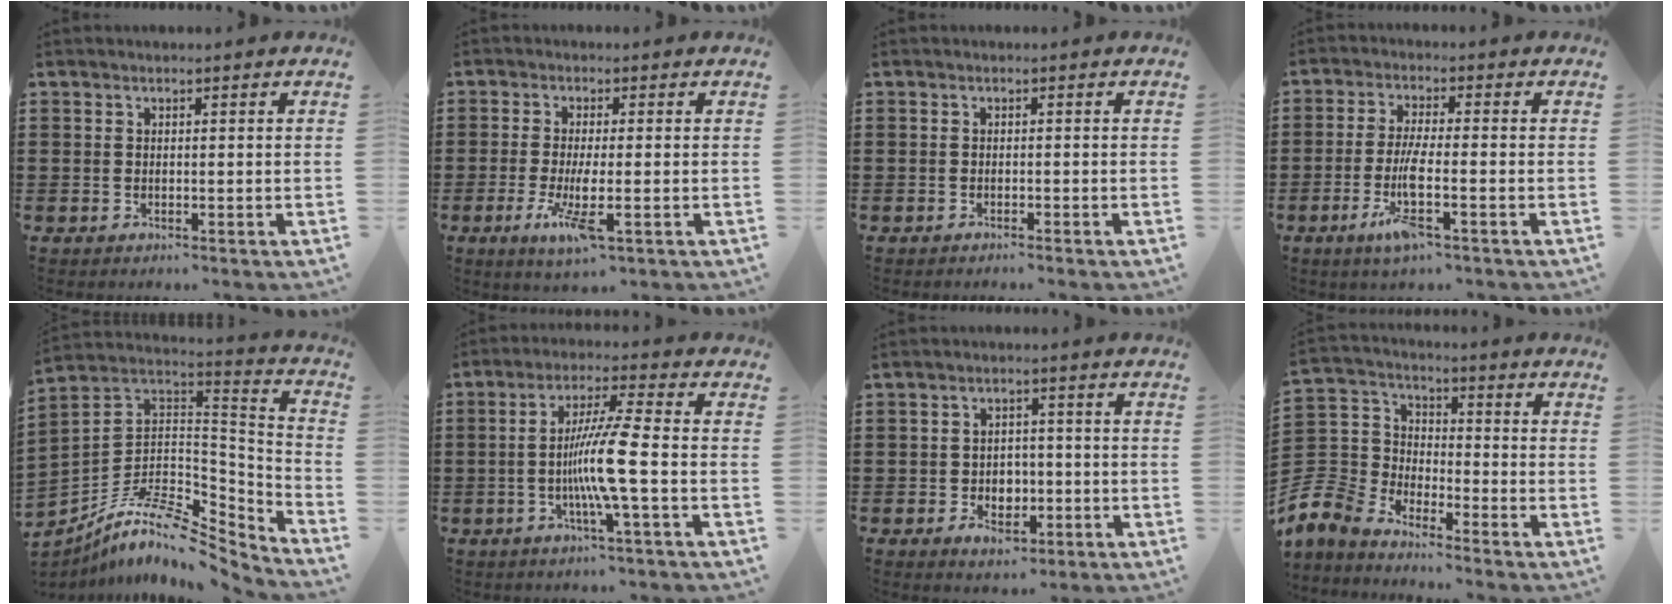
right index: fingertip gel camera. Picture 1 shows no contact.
{"total": 5.7, "force": [-2.1, 0.8, 5.2], "torque": [-0.113, -0.023, -0.040]}
{"total": 0.8, "force": [-0.7, -0.1, 0.2], "torque": [-0.005, -0.002, -0.015]}
{"total": 6.4, "force": [-2.7, 0.8, 5.7], "torque": [-0.130, -0.016, -0.055]}
{"total": 9.9, "force": [-7.1, 3.5, 6.0], "torque": [-0.124, 0.003, -0.140]}
{"total": 8.7, "force": [-1.9, -0.6, 8.5], "torque": [-0.160, -0.014, -0.041]}
{"total": 3.8, "force": [-1.7, 2.9, 1.9], "torque": [-0.031, 0.000, -0.034]}
{"total": 6.0, "force": [-5.1, 3.2, 0.3], "torque": [-0.062, -0.013, -0.116]}